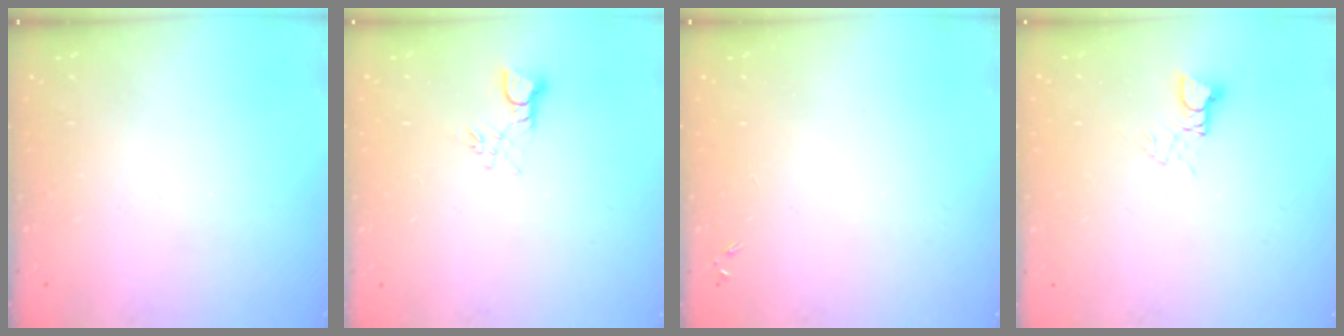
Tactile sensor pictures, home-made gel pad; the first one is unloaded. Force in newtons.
{"total": 2.9, "press": 2.8, "slide": 0.5}
{"total": 0.0}
{"total": 3.5, "press": 3.5, "slide": 0.3}